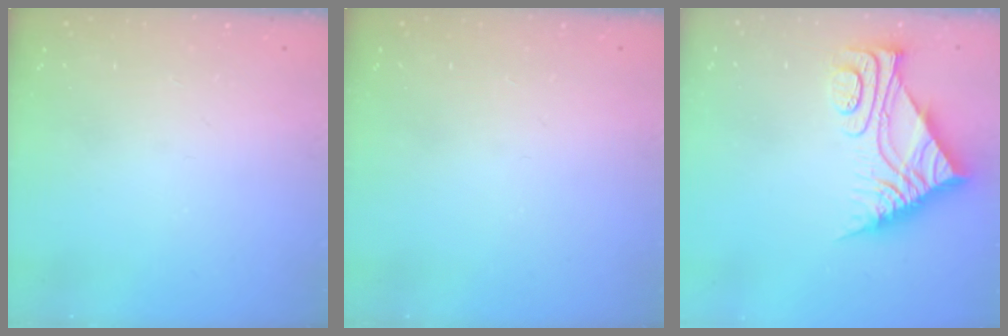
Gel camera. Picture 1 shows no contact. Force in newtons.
{"total": 0.0}
{"total": 8.3, "press": 8.3, "slide": 0.5}